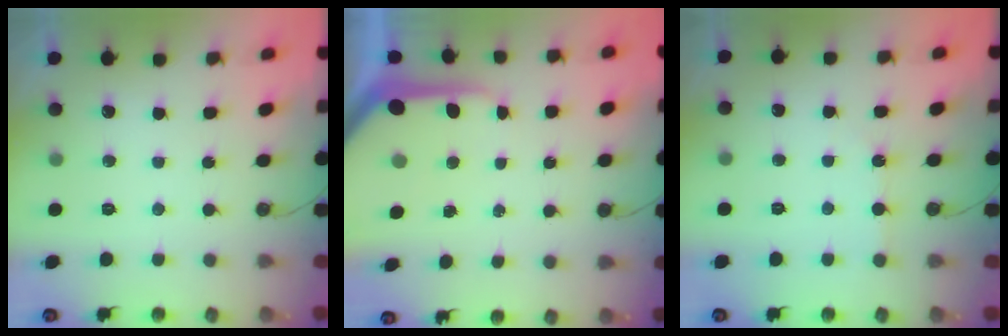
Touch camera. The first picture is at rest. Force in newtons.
{"total": 9.8, "press": 9.8, "slide": 1.0}
{"total": 1.4, "press": 1.3, "slide": 0.3}